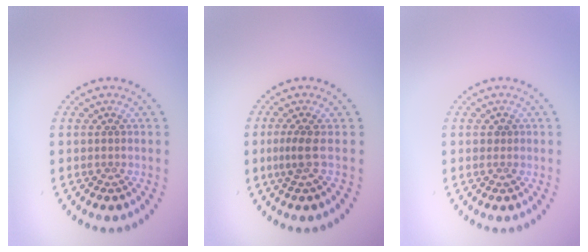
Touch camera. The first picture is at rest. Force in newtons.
{"total": 1.6, "press": 1.2, "slide": 1.1}
{"total": 0.7, "press": 0.7, "slide": 0.2}